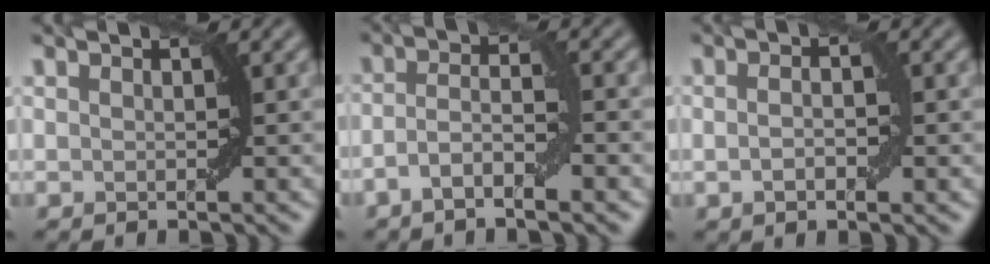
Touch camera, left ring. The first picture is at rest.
{"total": 3.6, "force": [-1.8, 0.6, 3.1], "torque": [-0.057, 0.007, -0.041]}
{"total": 2.3, "force": [-0.2, 0.7, 2.2], "torque": [-0.040, -0.003, -0.005]}